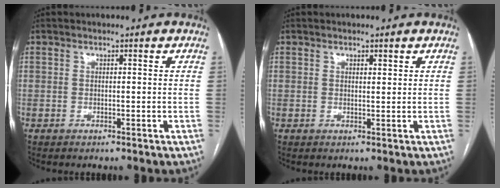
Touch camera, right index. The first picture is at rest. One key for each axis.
{"total": 0.9, "fx": 0.6, "fy": 0.3, "fz": 0.7, "tx": -0.012, "ty": -0.002, "tz": 0.008}